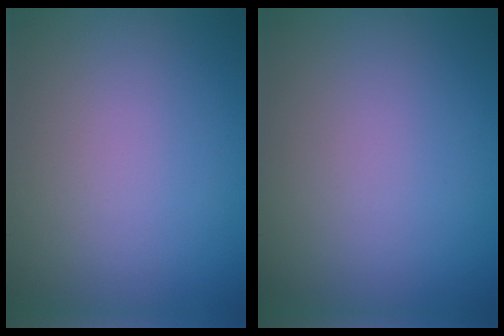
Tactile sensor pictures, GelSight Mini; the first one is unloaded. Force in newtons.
{"total": 0.0}